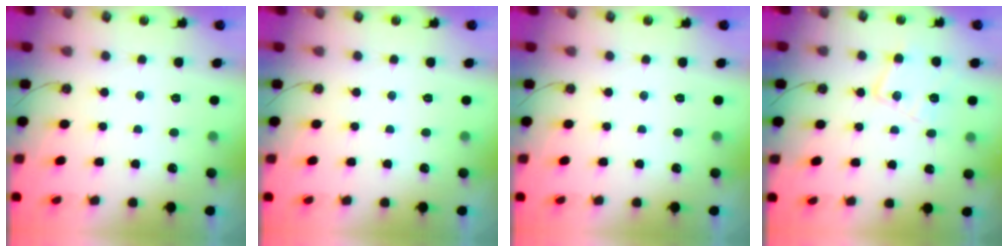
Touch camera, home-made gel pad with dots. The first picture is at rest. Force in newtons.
{"total": 0.0}
{"total": 0.0}
{"total": 13.4, "press": 13.4, "slide": 1.0}